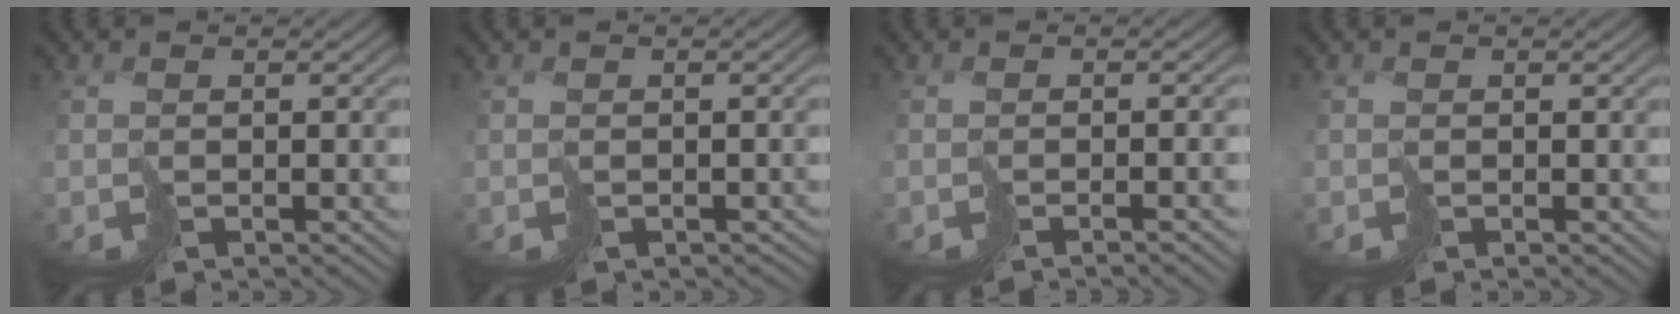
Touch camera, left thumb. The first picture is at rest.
{"total": 1.5, "force": [-0.7, 1.0, 0.8], "torque": [-0.007, -0.005, -0.010]}
{"total": 2.2, "force": [-1.5, -0.5, 1.5], "torque": [-0.009, -0.001, -0.022]}
{"total": 0.0}